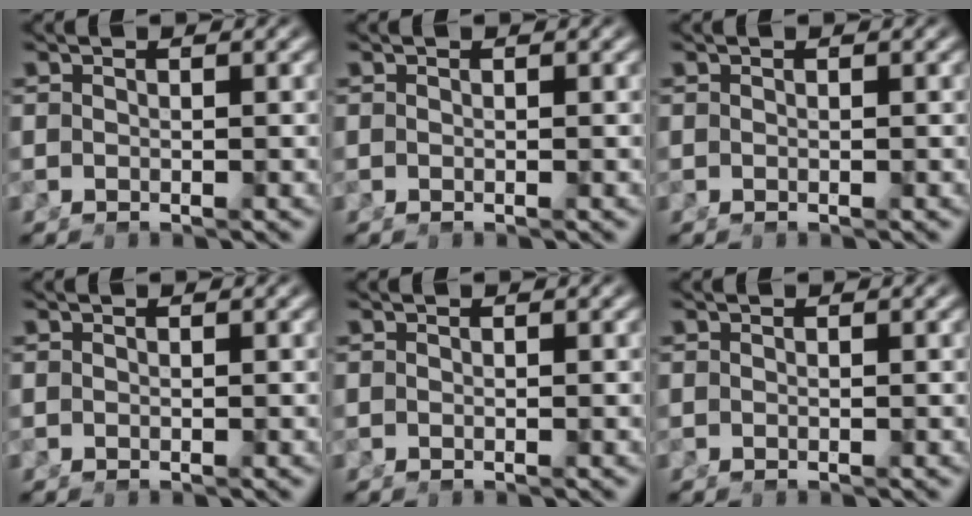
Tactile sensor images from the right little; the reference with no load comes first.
{"total": 0.0}
{"total": 0.0}
{"total": 0.0}
{"total": 0.0}
{"total": 0.0}